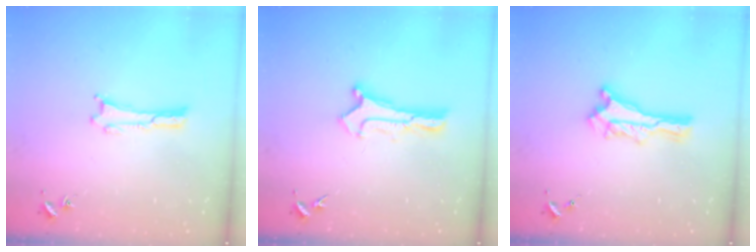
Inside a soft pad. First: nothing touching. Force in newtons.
{"total": 0.8, "press": 0.8, "slide": 0.0}
{"total": 0.6, "press": 0.5, "slide": 0.2}